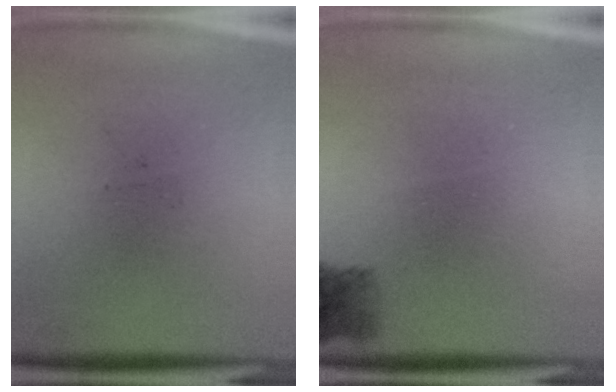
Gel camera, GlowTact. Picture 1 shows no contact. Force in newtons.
{"total": 2.3}